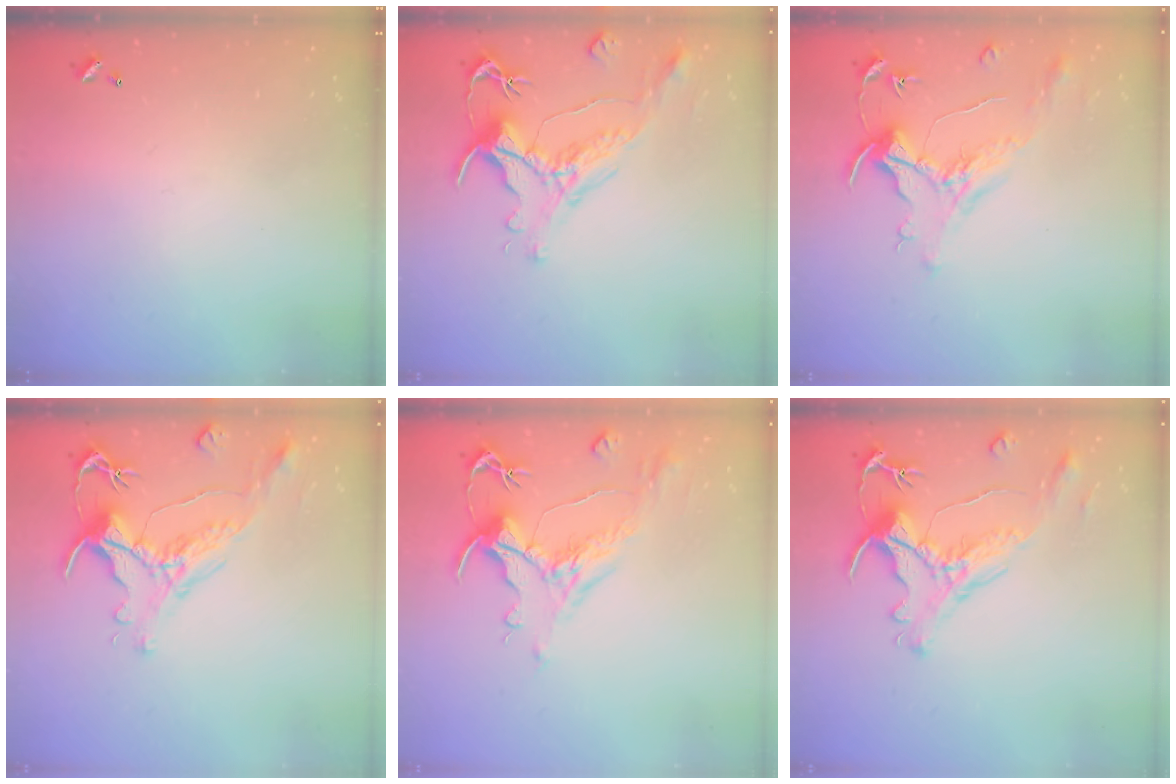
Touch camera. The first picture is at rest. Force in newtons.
{"total": 1.6, "press": 0.9, "slide": 1.3}
{"total": 1.6, "press": 1.4, "slide": 0.7}
{"total": 1.6, "press": 0.9, "slide": 1.3}
{"total": 1.5, "press": 0.5, "slide": 1.4}
{"total": 2.8, "press": 2.5, "slide": 1.3}